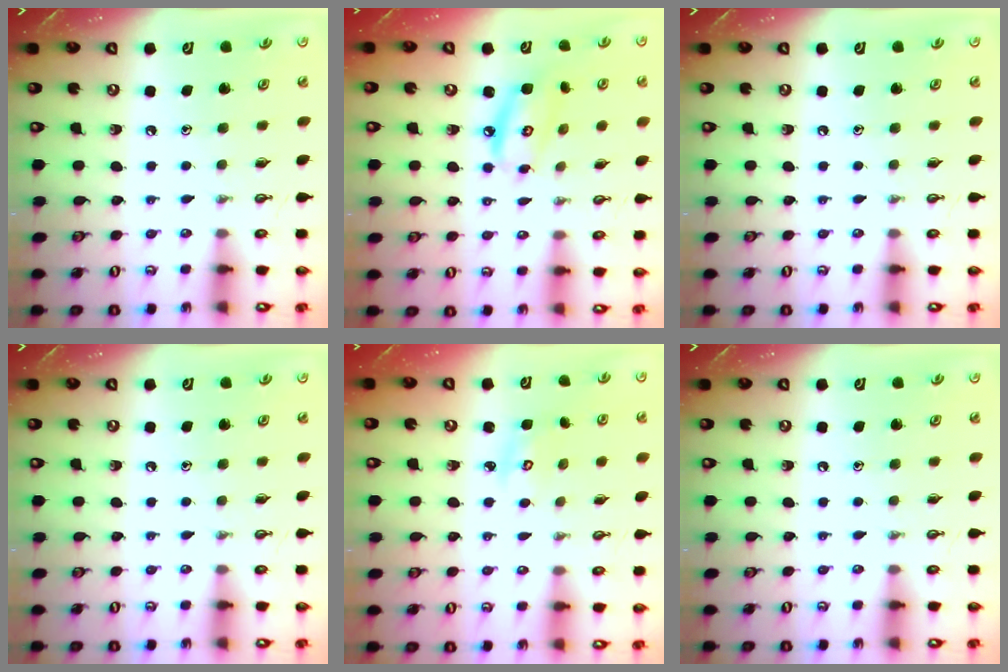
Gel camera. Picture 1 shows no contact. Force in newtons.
{"total": 7.7, "press": 7.7, "slide": 0.6}
{"total": 0.0}
{"total": 0.0}
{"total": 2.5, "press": 2.5, "slide": 0.3}
{"total": 0.0}